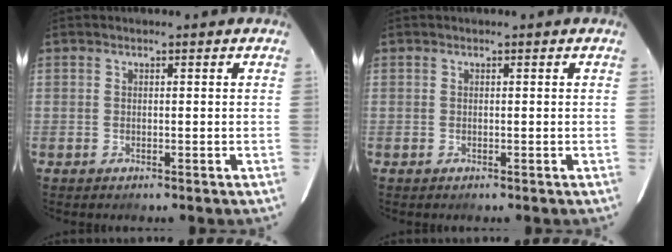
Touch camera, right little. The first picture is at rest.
{"total": 0.0}